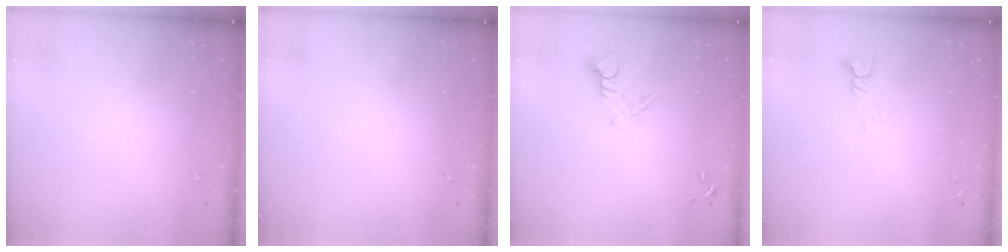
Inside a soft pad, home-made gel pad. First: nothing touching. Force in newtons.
{"total": 0.0}
{"total": 6.5, "press": 6.5, "slide": 0.3}
{"total": 3.5, "press": 3.5, "slide": 0.2}